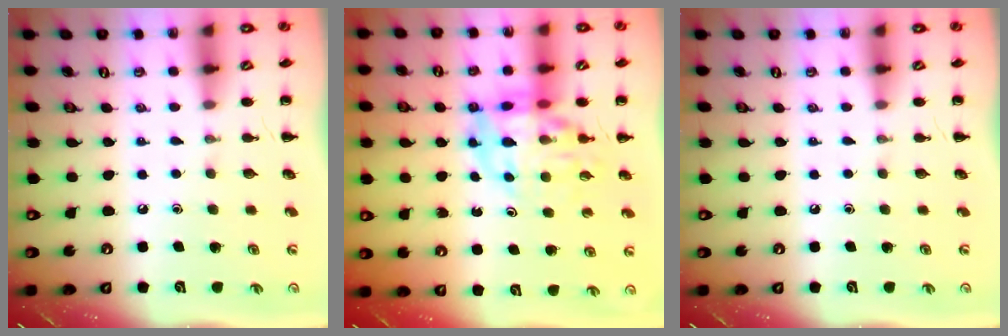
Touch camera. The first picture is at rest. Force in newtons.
{"total": 12.4, "press": 11.9, "slide": 3.5}
{"total": 0.0}